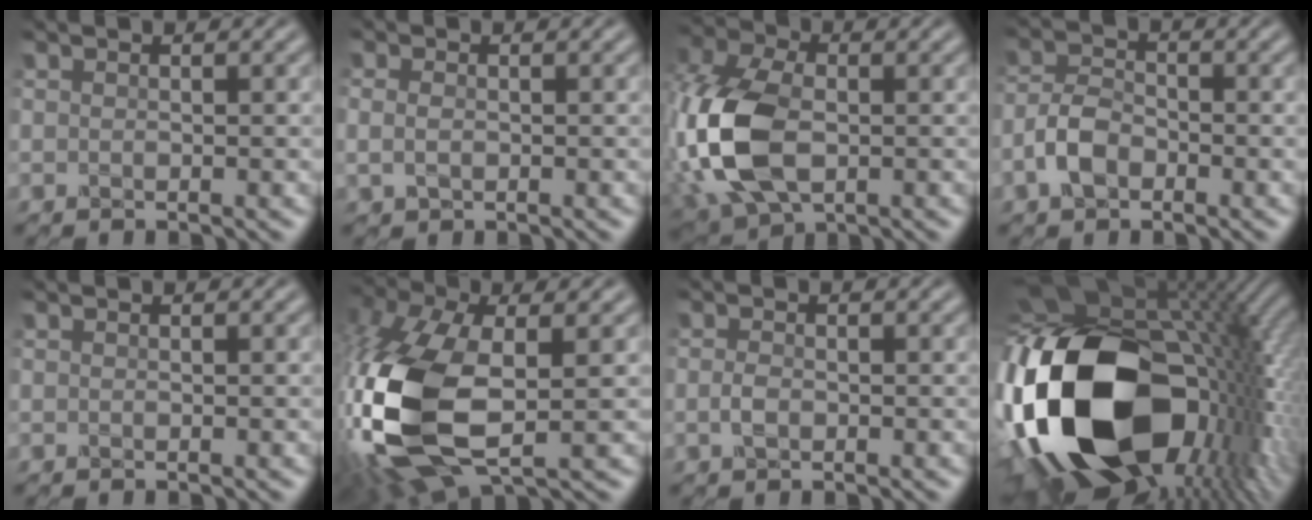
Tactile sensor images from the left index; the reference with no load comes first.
{"total": 1.7, "force": [-0.2, 1.3, 1.2], "torque": [-0.030, 0.000, 0.003]}
{"total": 12.3, "force": [-2.0, 7.9, 9.3], "torque": [-0.239, -0.012, -0.049]}
{"total": 3.5, "force": [-1.8, 2.1, 2.1], "torque": [-0.044, 0.007, -0.045]}
{"total": 0.0}
{"total": 14.2, "force": [-2.7, 7.2, 11.9], "torque": [-0.313, -0.022, -0.050]}
{"total": 1.3, "force": [-0.4, 0.8, 1.0], "torque": [-0.025, 0.000, -0.010]}
{"total": 22.1, "force": [-3.6, 13.8, 16.8], "torque": [-0.358, -0.041, -0.052]}